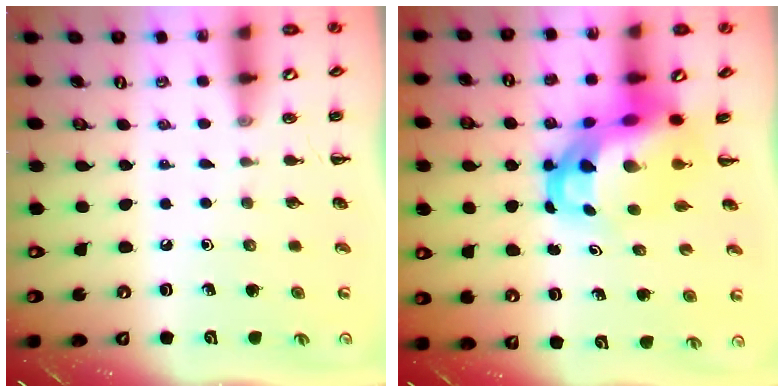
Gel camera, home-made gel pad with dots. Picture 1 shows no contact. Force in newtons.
{"total": 8.7, "press": 8.4, "slide": 2.4}